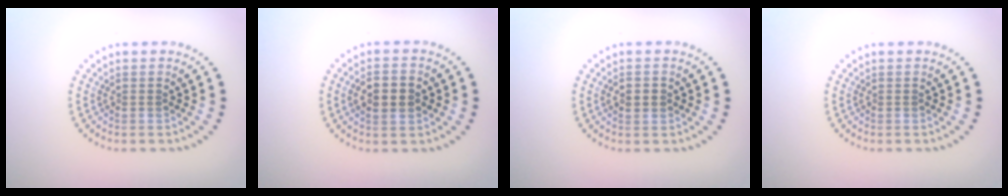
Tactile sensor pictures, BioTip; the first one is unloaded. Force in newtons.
{"total": 3.1, "press": 3.1, "slide": 0.3}
{"total": 2.1, "press": 2.1, "slide": 0.2}
{"total": 0.0}